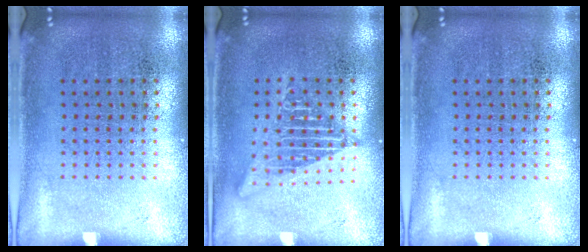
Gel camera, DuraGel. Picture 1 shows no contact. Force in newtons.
{"total": 2.6, "press": 2.6, "slide": 0.3}
{"total": 0.0}